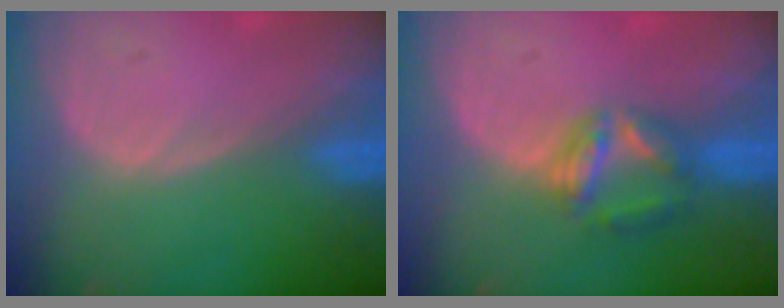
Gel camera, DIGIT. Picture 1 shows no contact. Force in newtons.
{"total": 5.7, "press": 5.4, "slide": 2.0}